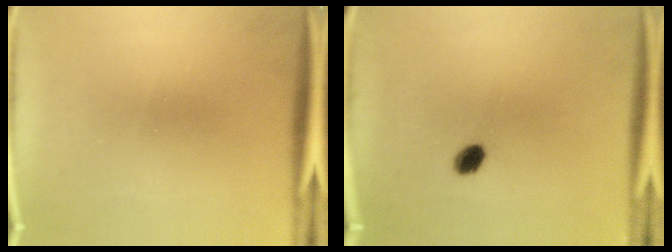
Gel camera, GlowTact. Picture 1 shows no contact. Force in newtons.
{"total": 2.9}